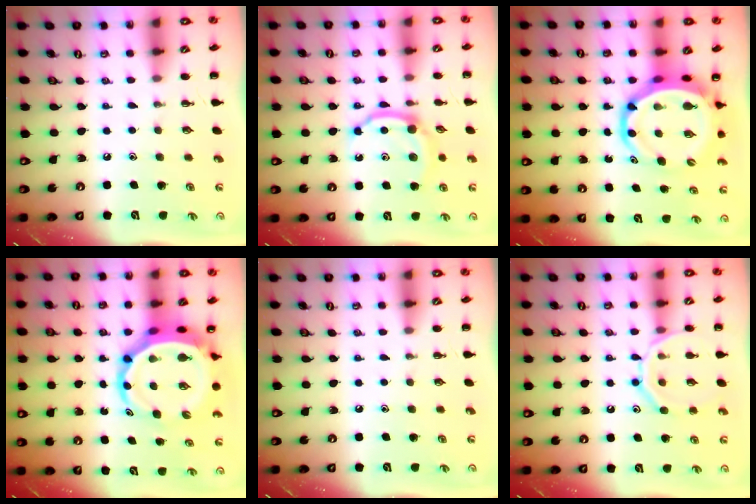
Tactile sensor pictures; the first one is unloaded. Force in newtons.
{"total": 7.9, "press": 7.8, "slide": 0.9}
{"total": 11.0, "press": 10.6, "slide": 3.2}
{"total": 9.0, "press": 8.6, "slide": 2.5}
{"total": 0.0}
{"total": 12.9, "press": 12.9, "slide": 1.3}